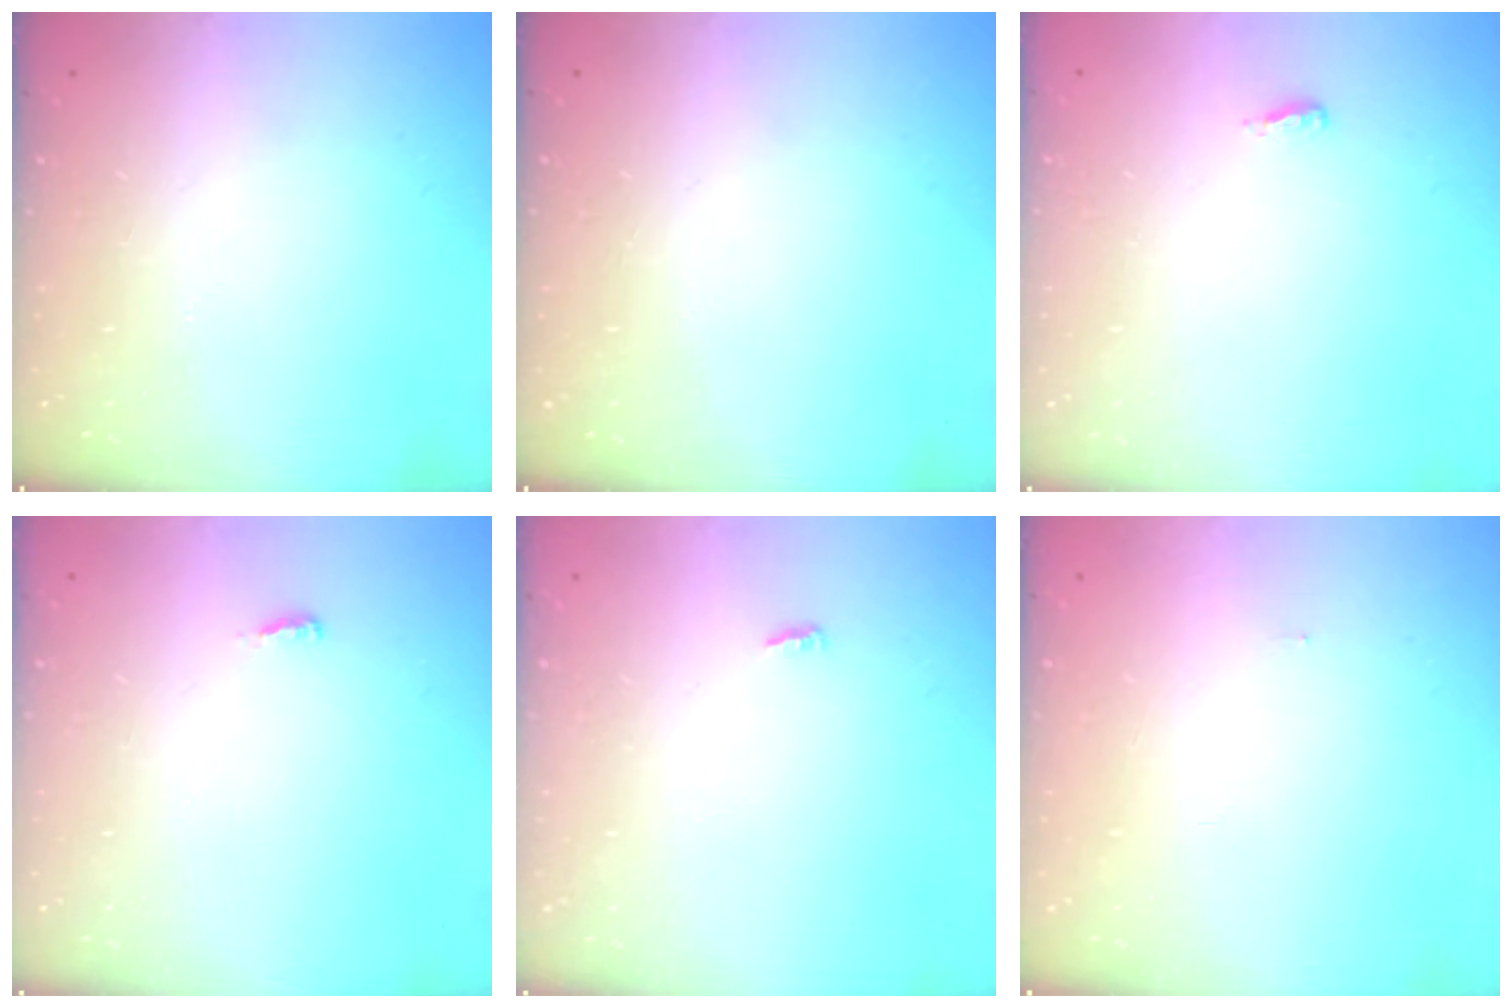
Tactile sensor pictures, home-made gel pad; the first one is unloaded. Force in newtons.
{"total": 0.0}
{"total": 3.7, "press": 3.6, "slide": 1.0}
{"total": 2.6, "press": 2.4, "slide": 1.0}
{"total": 2.7, "press": 2.7, "slide": 0.2}
{"total": 6.0, "press": 0.9, "slide": 5.9}